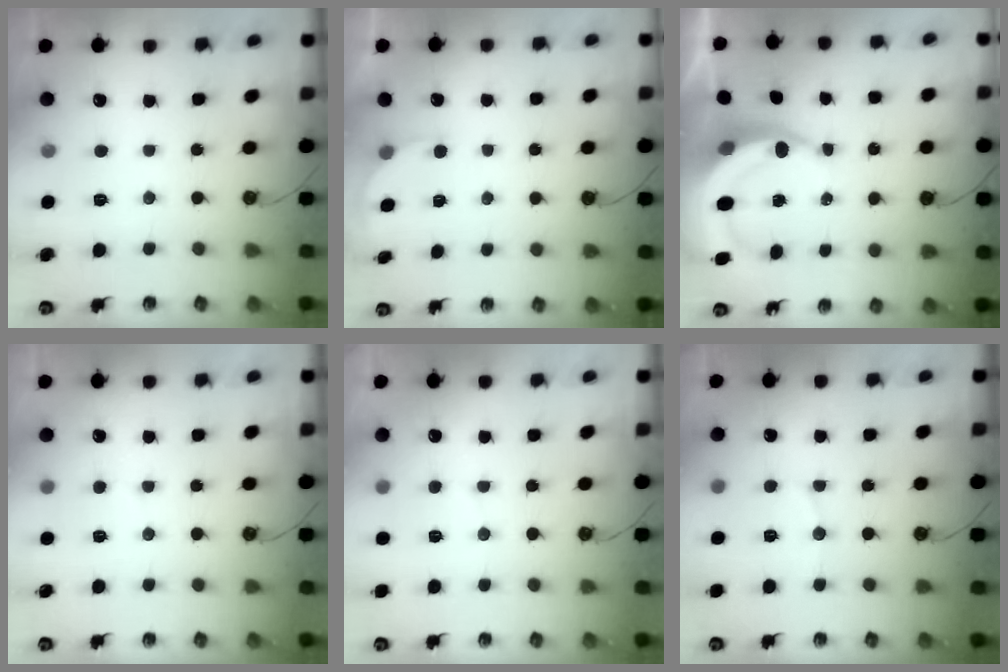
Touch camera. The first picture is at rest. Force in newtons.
{"total": 2.5, "press": 2.4, "slide": 0.4}
{"total": 9.0, "press": 8.8, "slide": 1.5}
{"total": 4.7, "press": 4.6, "slide": 0.3}
{"total": 2.9, "press": 2.6, "slide": 1.2}
{"total": 5.2, "press": 5.1, "slide": 0.7}